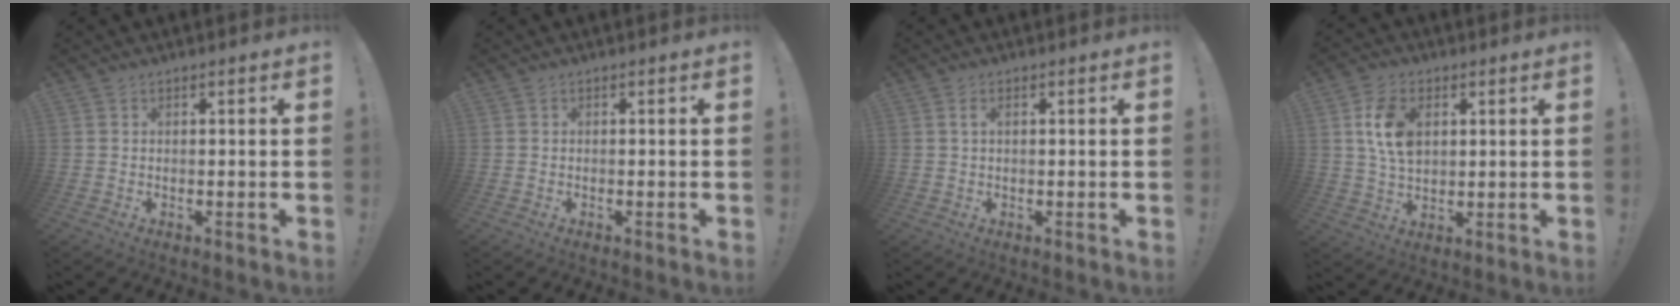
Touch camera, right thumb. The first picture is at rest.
{"total": 0.0}
{"total": 1.9, "force": [0.6, 0.9, 1.6], "torque": [-0.033, 0.004, 0.011]}
{"total": 10.8, "force": [3.0, 7.4, 7.3], "torque": [-0.131, 0.004, 0.055]}